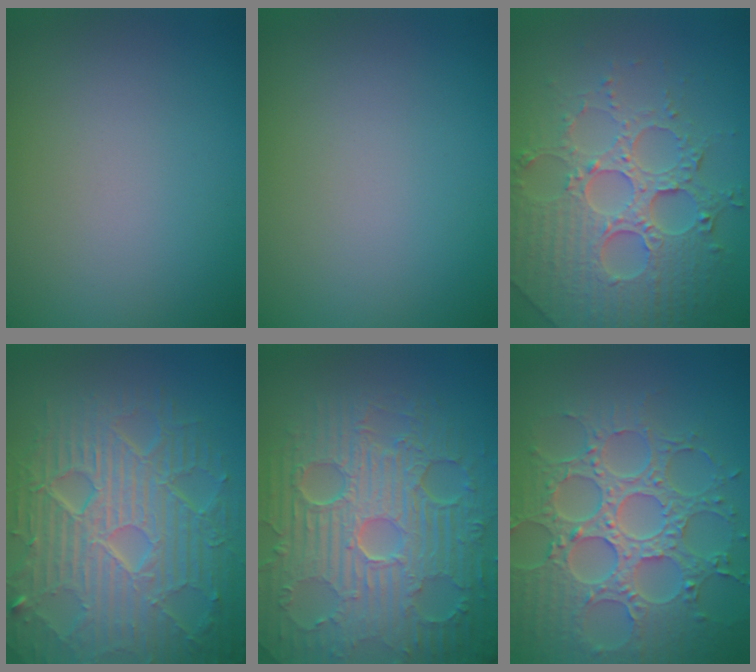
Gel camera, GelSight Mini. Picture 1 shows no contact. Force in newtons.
{"total": 0.0}
{"total": 8.1, "press": 5.9, "slide": 5.5}
{"total": 10.9, "press": 6.9, "slide": 8.5}
{"total": 11.4, "press": 7.3, "slide": 8.7}
{"total": 8.5, "press": 6.5, "slide": 5.4}